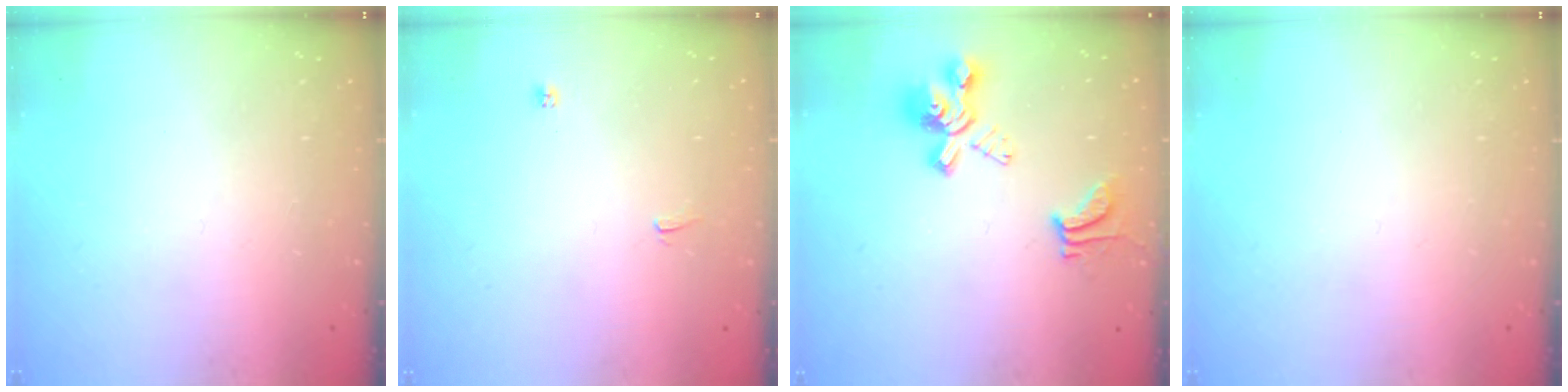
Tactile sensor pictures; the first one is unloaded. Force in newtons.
{"total": 1.5, "press": 1.4, "slide": 0.3}
{"total": 5.2, "press": 4.8, "slide": 1.9}
{"total": 0.0}